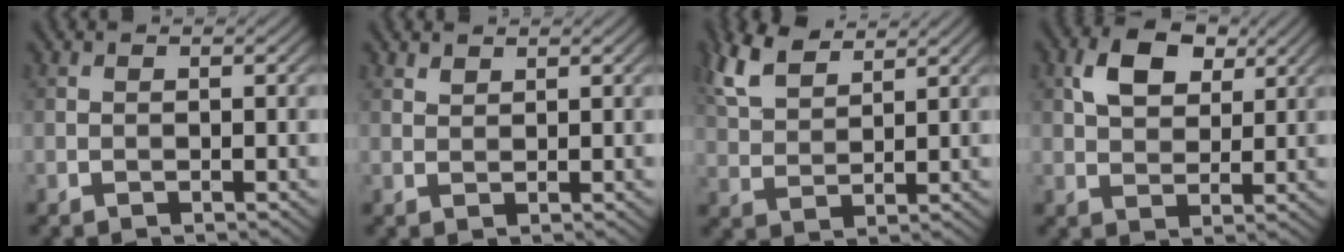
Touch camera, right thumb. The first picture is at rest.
{"total": 1.2, "force": [1.0, 0.5, 0.4], "torque": [-0.011, 0.000, 0.024]}
{"total": 7.0, "force": [4.9, 2.9, 4.1], "torque": [-0.107, 0.015, 0.105]}
{"total": 6.3, "force": [2.7, 4.0, 4.0], "torque": [-0.077, 0.003, 0.047]}